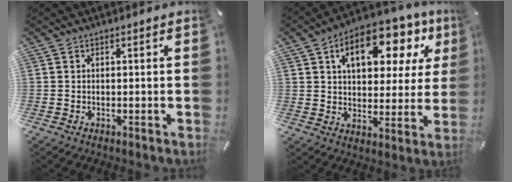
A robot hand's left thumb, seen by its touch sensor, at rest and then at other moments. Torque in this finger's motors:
{"motor_torque": [2.29, 2.32, 1.50, -1.27, 0.38]}